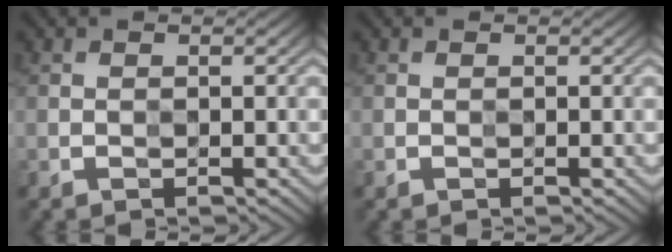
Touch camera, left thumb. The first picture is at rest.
{"total": 0.0}